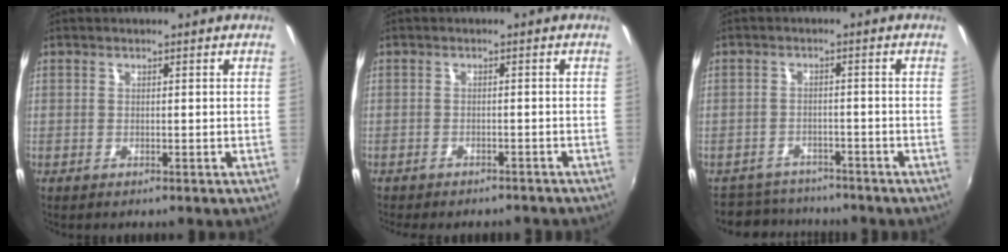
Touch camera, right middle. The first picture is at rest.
{"total": 6.7, "force": [-6.0, 2.0, 2.4], "torque": [-0.058, -0.019, -0.083]}
{"total": 7.4, "force": [-6.7, 3.0, 0.9], "torque": [-0.036, 0.007, -0.104]}